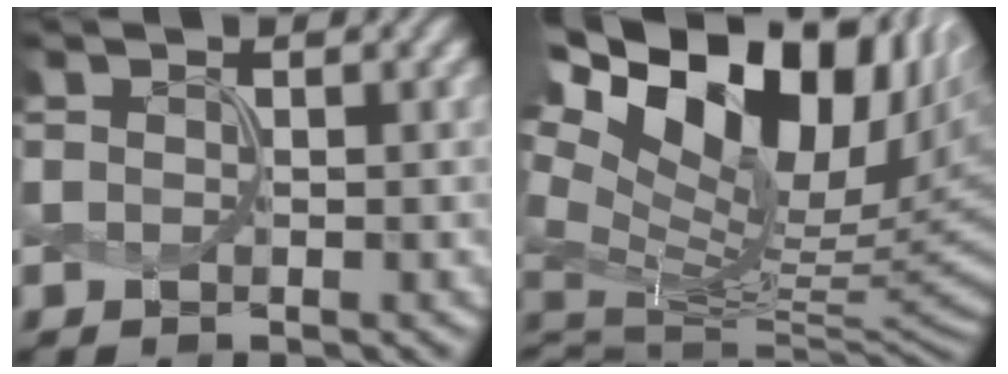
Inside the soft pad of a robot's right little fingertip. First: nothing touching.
{"total": 18.4, "force": [7.3, 10.6, 13.2], "torque": [-0.222, 0.039, 0.136]}